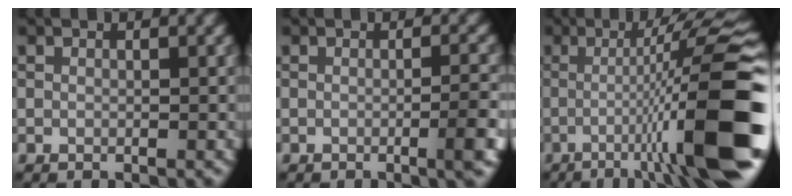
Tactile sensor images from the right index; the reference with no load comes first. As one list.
[{"total": 3.3, "force": [-0.9, 0.7, 3.1], "torque": [-0.035, 0.008, -0.020]}, {"total": 14.6, "force": [-3.3, 2.1, 14.0], "torque": [-0.190, 0.019, -0.050]}]